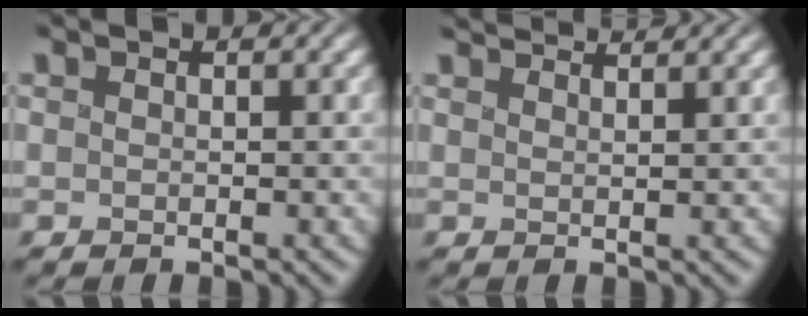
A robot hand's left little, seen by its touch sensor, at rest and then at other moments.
{"total": 3.9, "force": [3.6, 0.7, 1.4], "torque": [-0.013, 0.012, 0.036]}